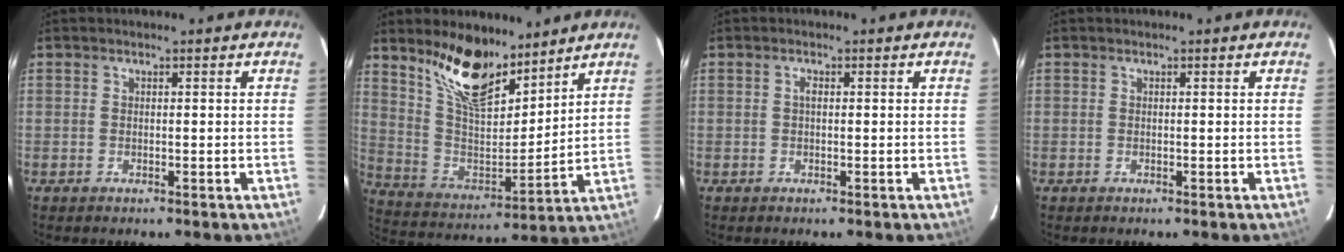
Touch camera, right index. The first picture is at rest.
{"total": 15.5, "force": [11.4, 6.0, 8.6], "torque": [-0.165, -0.007, 0.220]}
{"total": 0.8, "force": [0.1, 0.3, 0.7], "torque": [-0.014, 0.004, -0.001]}
{"total": 0.0}